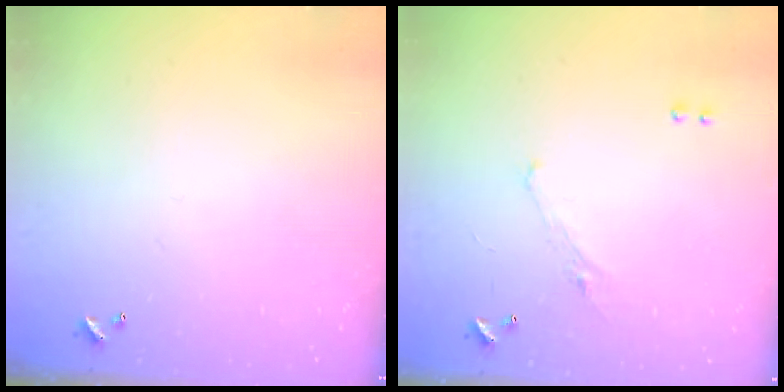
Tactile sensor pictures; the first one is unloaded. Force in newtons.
{"total": 0.9, "press": 0.6, "slide": 0.7}